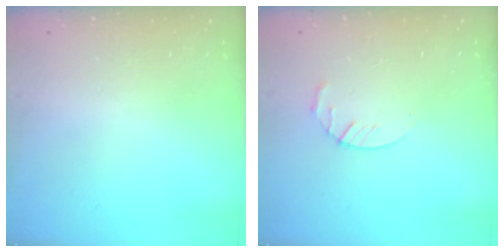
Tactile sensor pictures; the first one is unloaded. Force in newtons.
{"total": 3.0, "press": 2.9, "slide": 0.5}